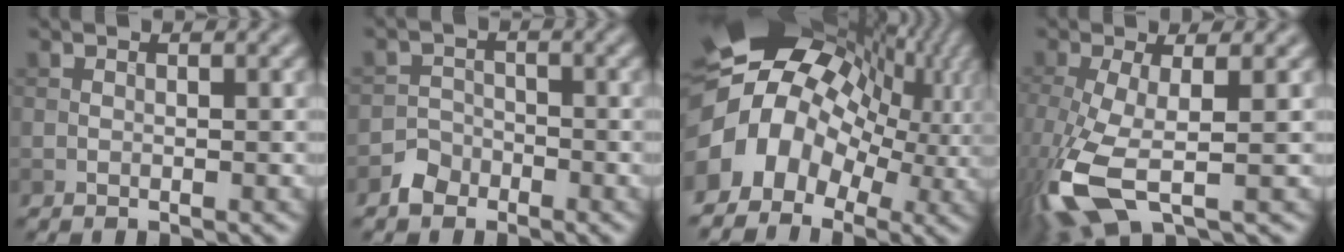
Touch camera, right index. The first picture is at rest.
{"total": 2.2, "force": [-1.5, 1.5, 0.3], "torque": [0.002, 0.009, -0.032]}
{"total": 15.2, "force": [0.5, 11.3, 10.1], "torque": [-0.176, 0.007, 0.015]}
{"total": 7.5, "force": [-2.7, 2.5, 6.5], "torque": [-0.168, -0.019, -0.056]}